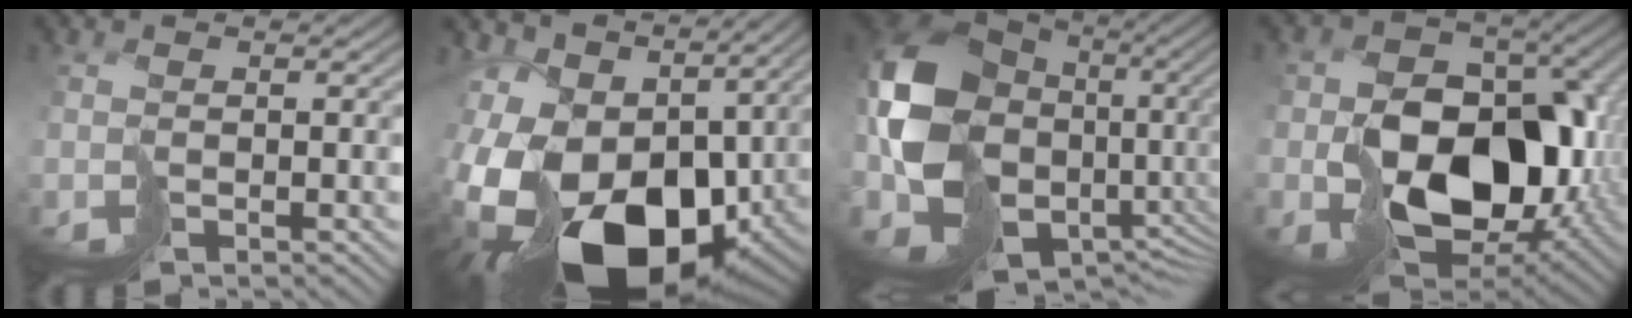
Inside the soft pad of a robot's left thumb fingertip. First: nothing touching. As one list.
[{"total": 17.4, "force": [-3.0, 11.2, 13.0], "torque": [-0.246, -0.028, -0.035]}, {"total": 17.3, "force": [-2.1, 13.4, 10.6], "torque": [-0.238, -0.030, -0.017]}, {"total": 14.9, "force": [-2.6, 10.9, 10.0], "torque": [-0.136, -0.034, -0.029]}]